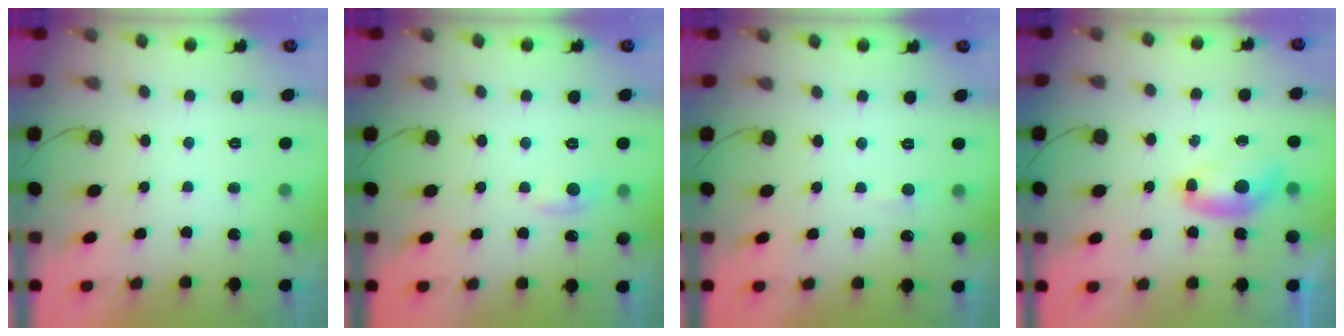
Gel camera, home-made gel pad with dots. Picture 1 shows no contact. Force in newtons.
{"total": 5.9, "press": 5.8, "slide": 0.8}
{"total": 3.7, "press": 3.7, "slide": 0.4}
{"total": 7.2, "press": 7.2, "slide": 0.7}